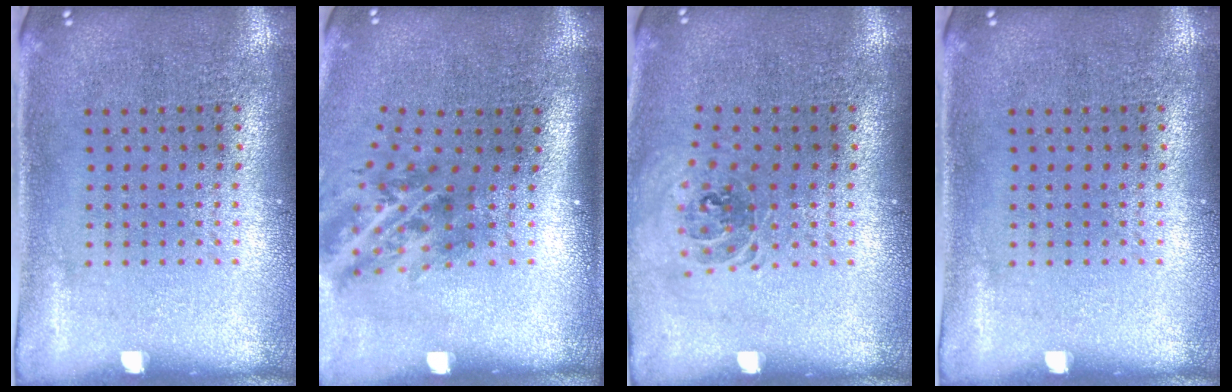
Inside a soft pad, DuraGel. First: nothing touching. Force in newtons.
{"total": 1.9, "press": 1.2, "slide": 1.4}
{"total": 0.9, "press": 0.9, "slide": 0.2}
{"total": 0.0}